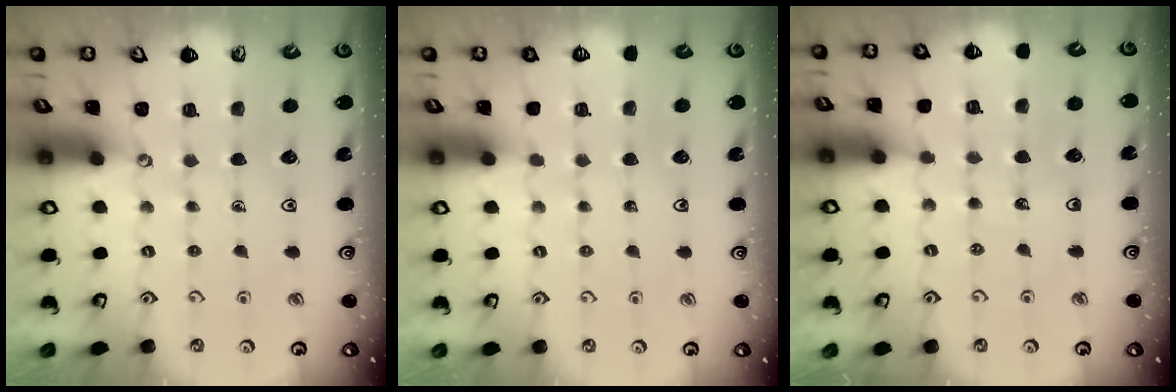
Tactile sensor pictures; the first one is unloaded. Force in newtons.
{"total": 0.0}
{"total": 5.2, "press": 4.9, "slide": 1.5}